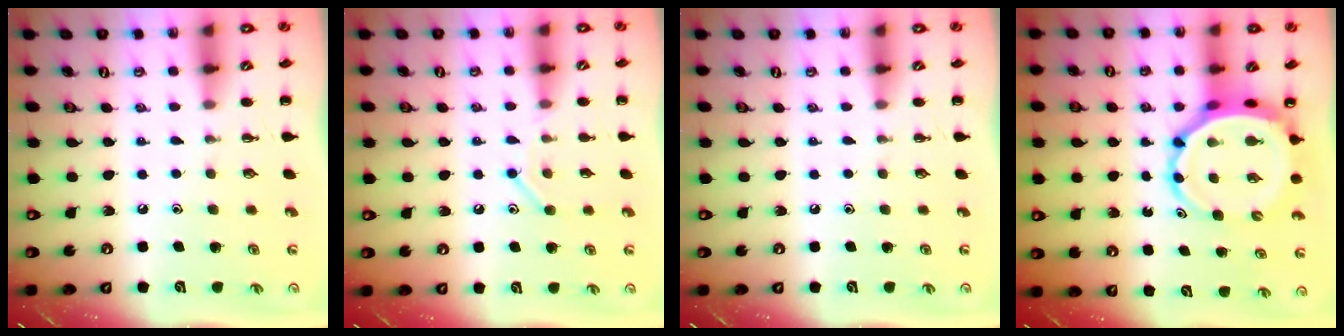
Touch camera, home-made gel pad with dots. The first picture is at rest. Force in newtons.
{"total": 8.1, "press": 7.9, "slide": 1.4}
{"total": 0.0}
{"total": 8.0, "press": 7.6, "slide": 2.7}